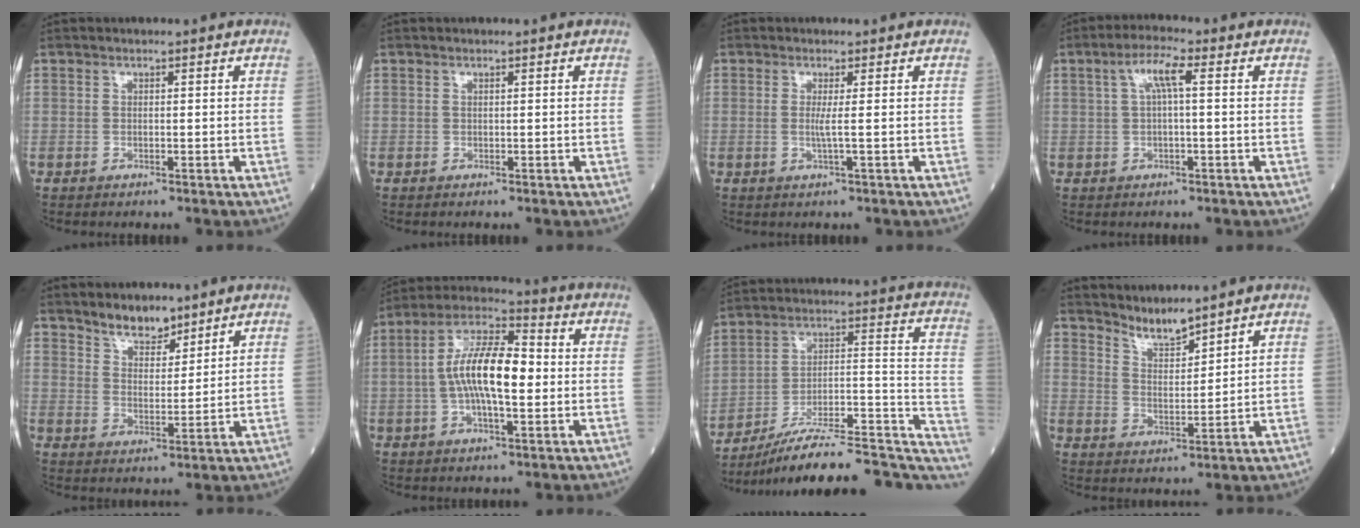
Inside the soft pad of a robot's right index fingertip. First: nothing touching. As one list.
[{"total": 0.0}, {"total": 1.8, "force": [0.0, -0.6, 1.7], "torque": [-0.038, -0.002, -0.001]}, {"total": 4.4, "force": [1.1, 0.5, 4.3], "torque": [-0.085, 0.017, 0.023]}, {"total": 5.3, "force": [4.6, 2.0, 1.8], "torque": [-0.032, -0.001, 0.087]}, {"total": 12.5, "force": [-0.2, 3.7, 11.9], "torque": [-0.232, 0.020, -0.007]}, {"total": 22.6, "force": [-18.3, 4.9, 12.2], "torque": [-0.115, 0.044, -0.269]}, {"total": 4.6, "force": [4.5, -0.2, 0.9], "torque": [-0.023, -0.006, 0.094]}]